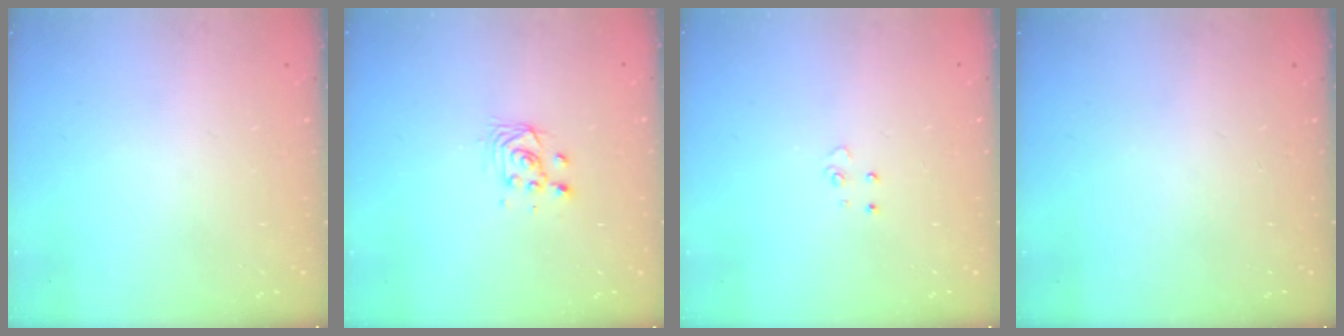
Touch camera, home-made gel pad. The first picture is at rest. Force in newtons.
{"total": 4.7, "press": 4.6, "slide": 1.2}
{"total": 3.6, "press": 3.6, "slide": 0.4}
{"total": 0.0}